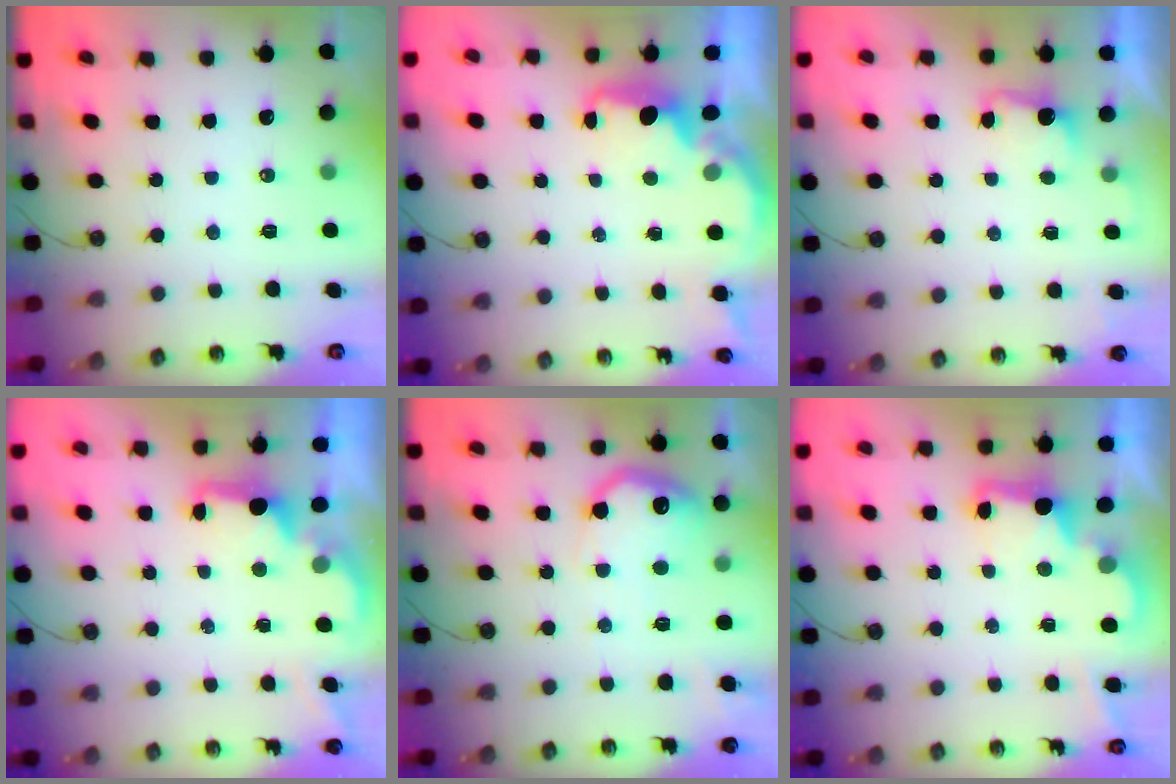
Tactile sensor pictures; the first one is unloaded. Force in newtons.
{"total": 2.3, "press": 2.1, "slide": 0.8}
{"total": 2.5, "press": 2.3, "slide": 0.9}
{"total": 2.0, "press": 1.8, "slide": 0.8}
{"total": 15.5, "press": 15.5, "slide": 1.1}
{"total": 3.0, "press": 2.9, "slide": 0.6}